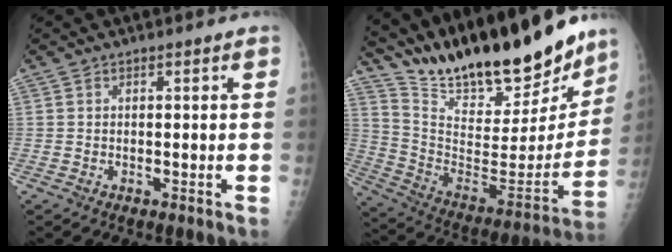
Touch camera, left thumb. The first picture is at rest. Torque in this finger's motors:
{"motor_torque": [0.16, 0.56, 1.41, -1.36, 0.23]}